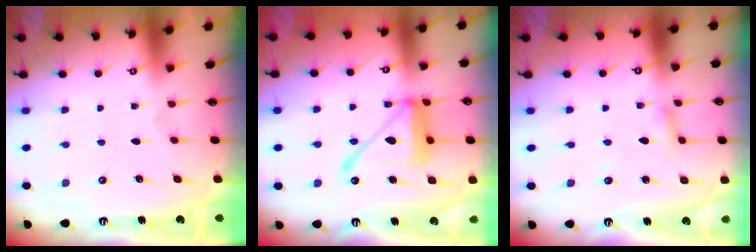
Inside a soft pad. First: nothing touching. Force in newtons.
{"total": 17.4, "press": 17.3, "slide": 1.8}
{"total": 2.8, "press": 2.8, "slide": 0.2}